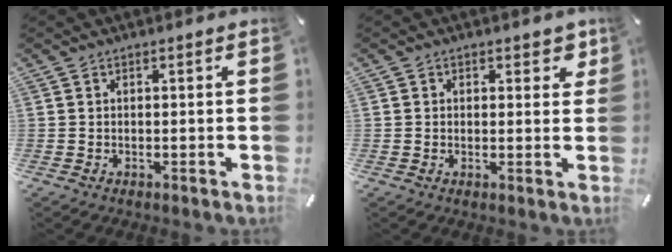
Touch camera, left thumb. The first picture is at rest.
{"total": 3.3, "force": [1.5, 2.4, 1.8], "torque": [-0.006, -0.003, 0.018]}